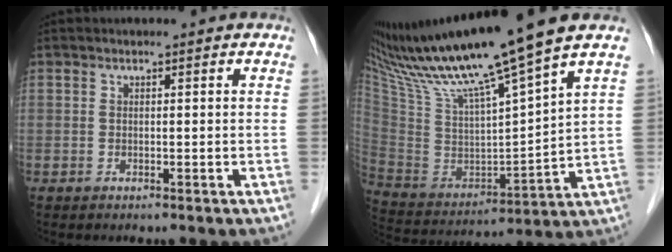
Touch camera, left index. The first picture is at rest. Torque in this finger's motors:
{"motor_torque": [0.60, -1.26, 0.53, 0.16]}